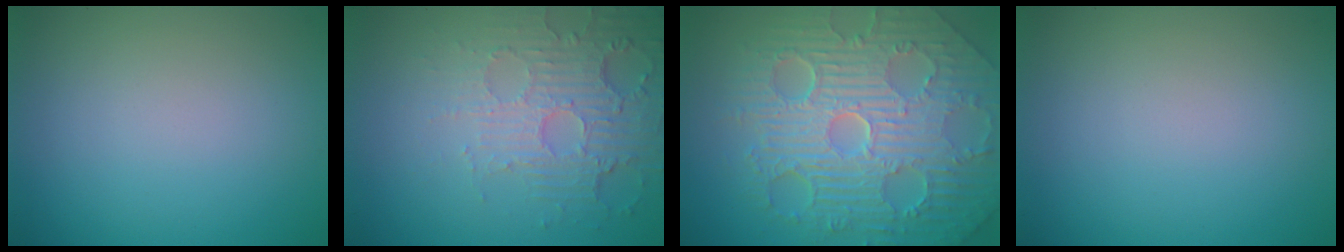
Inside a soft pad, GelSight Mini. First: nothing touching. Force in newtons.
{"total": 5.5, "press": 3.5, "slide": 4.3}
{"total": 11.1, "press": 7.2, "slide": 8.4}
{"total": 0.0}